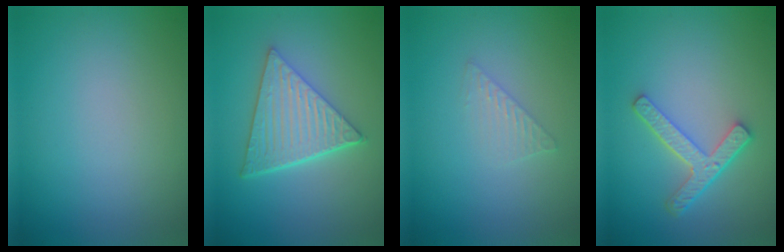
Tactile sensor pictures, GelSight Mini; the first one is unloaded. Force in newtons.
{"total": 5.9, "press": 4.3, "slide": 4.1}
{"total": 1.4, "press": 1.4, "slide": 0.1}
{"total": 3.9, "press": 3.0, "slide": 2.5}